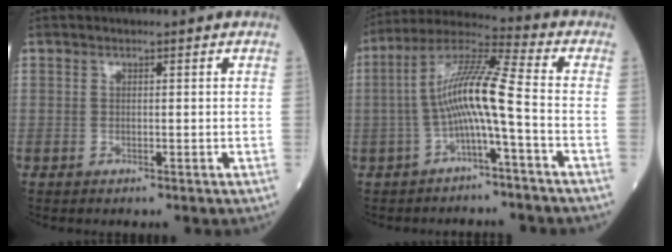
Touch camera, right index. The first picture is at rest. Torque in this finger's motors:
{"motor_torque": [1.58, -0.18, 0.77, 0.21]}